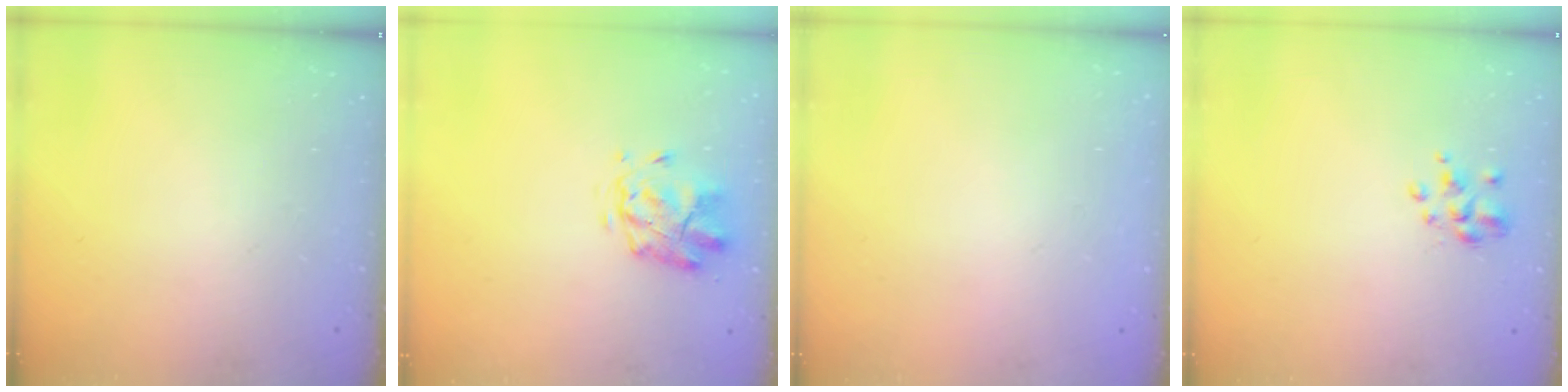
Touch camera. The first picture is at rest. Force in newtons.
{"total": 2.7, "press": 2.4, "slide": 1.3}
{"total": 1.9, "press": 1.9, "slide": 0.2}
{"total": 2.6, "press": 2.5, "slide": 0.8}